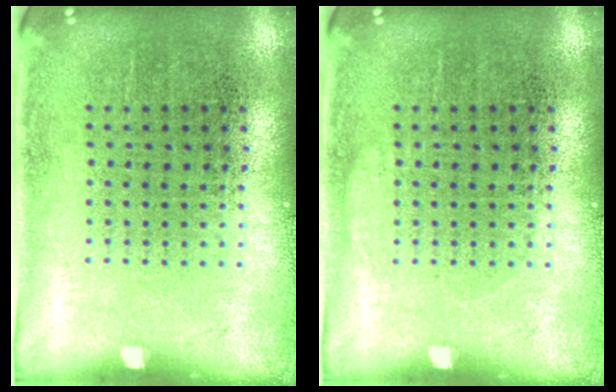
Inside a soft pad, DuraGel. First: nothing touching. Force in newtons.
{"total": 0.6, "press": 0.5, "slide": 0.1}